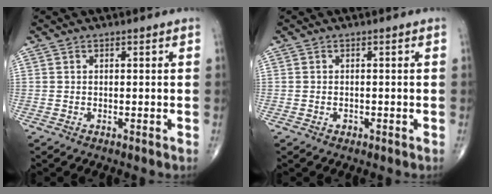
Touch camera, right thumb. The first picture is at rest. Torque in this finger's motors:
{"motor_torque": [0.08, -0.05, 0.05, 0.32, 0.04]}